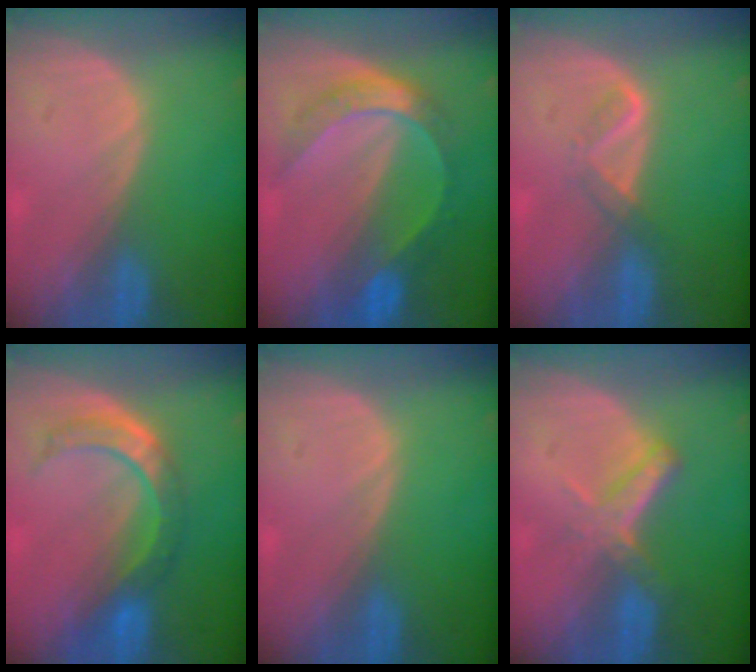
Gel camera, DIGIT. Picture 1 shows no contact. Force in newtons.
{"total": 7.0, "press": 7.0, "slide": 0.6}
{"total": 2.4, "press": 2.4, "slide": 0.7}
{"total": 6.9, "press": 6.7, "slide": 1.9}
{"total": 0.0}
{"total": 5.6, "press": 4.8, "slide": 3.0}